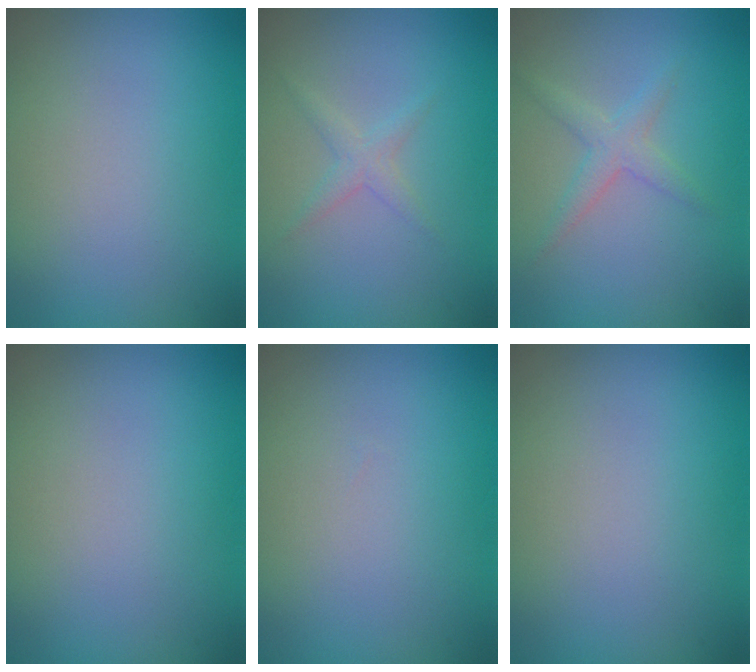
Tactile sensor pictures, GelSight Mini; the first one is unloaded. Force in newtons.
{"total": 1.3, "press": 1.3, "slide": 0.1}
{"total": 2.0, "press": 2.0, "slide": 0.1}
{"total": 0.0}
{"total": 0.0}
{"total": 0.0}